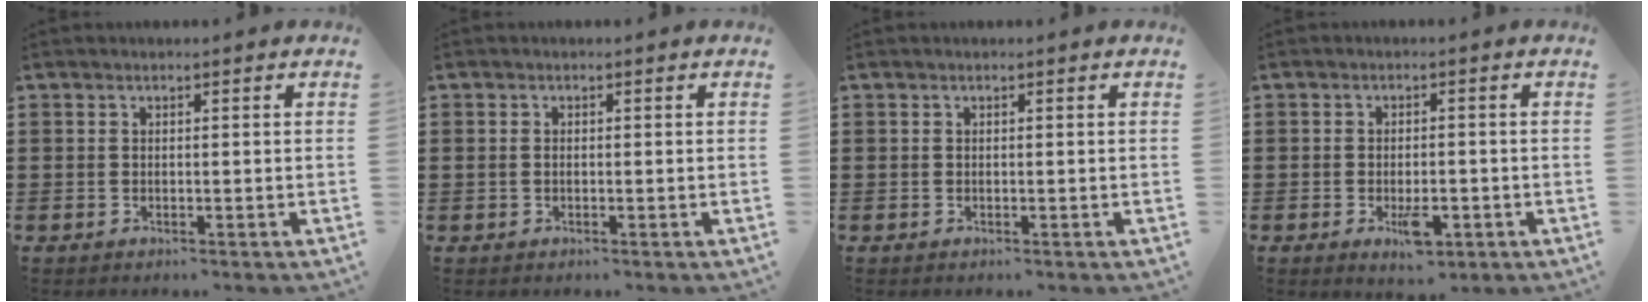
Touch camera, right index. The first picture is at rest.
{"total": 0.6, "force": [-0.1, 0.4, 0.5], "torque": [-0.013, 0.001, -0.002]}
{"total": 0.0}
{"total": 4.3, "force": [-1.7, 1.9, 3.5], "torque": [-0.063, 0.001, -0.028]}